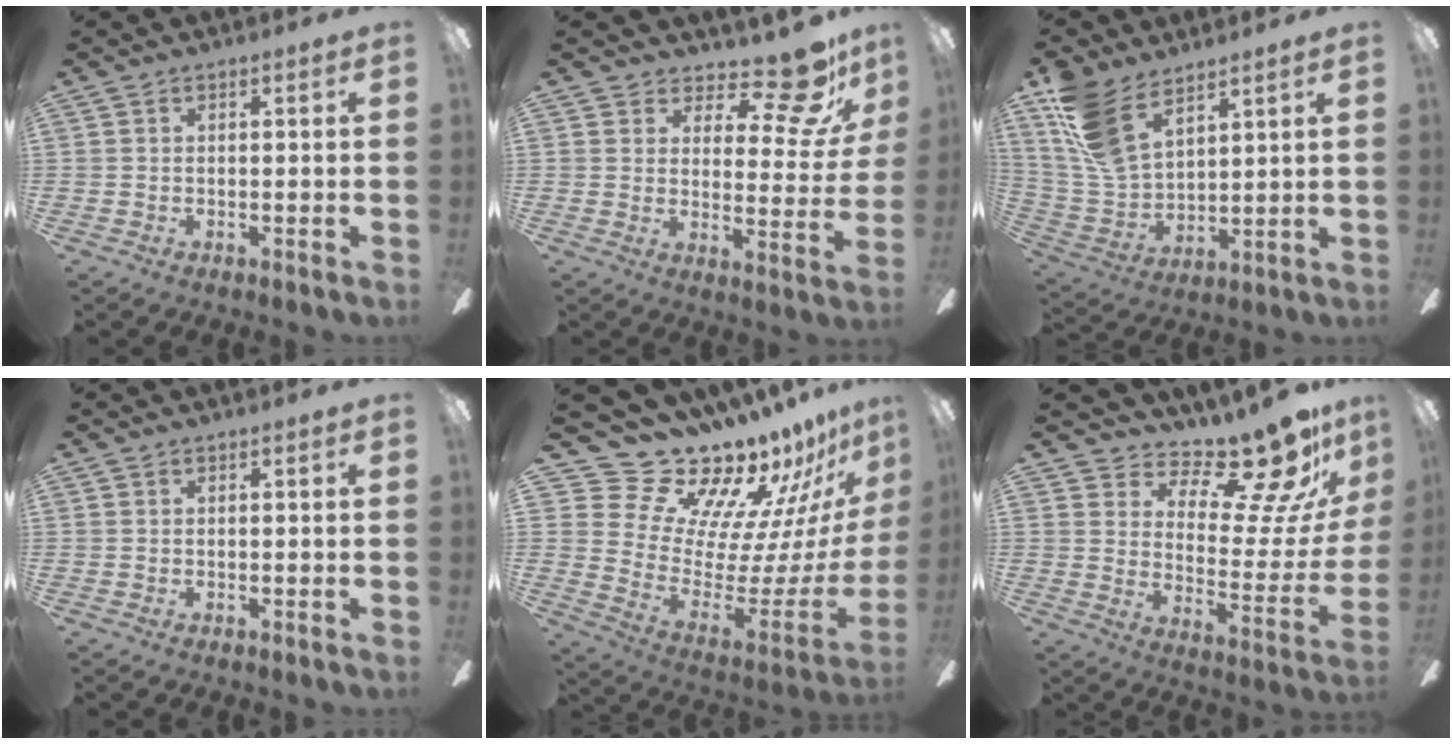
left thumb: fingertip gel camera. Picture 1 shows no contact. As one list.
[{"total": 13.8, "force": [10.8, 4.6, 7.3], "torque": [-0.108, -0.084, 0.184]}, {"total": 14.2, "force": [9.4, 7.0, 7.9], "torque": [-0.198, -0.036, 0.182]}, {"total": 0.0}, {"total": 21.3, "force": [19.4, 7.3, 4.9], "torque": [-0.080, -0.181, 0.367]}, {"total": 17.5, "force": [13.7, 5.8, 9.3], "torque": [-0.127, -0.121, 0.223]}]